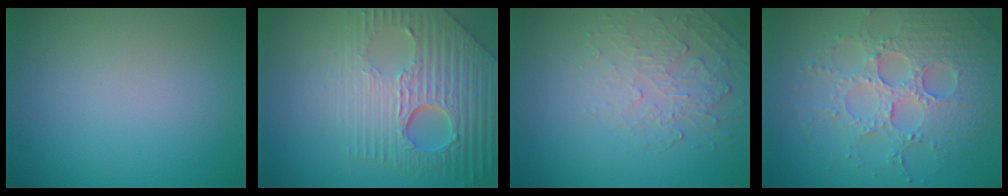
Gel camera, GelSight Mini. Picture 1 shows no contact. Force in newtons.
{"total": 9.0, "press": 6.2, "slide": 6.6}
{"total": 2.2, "press": 1.1, "slide": 1.9}
{"total": 5.1, "press": 4.6, "slide": 2.3}